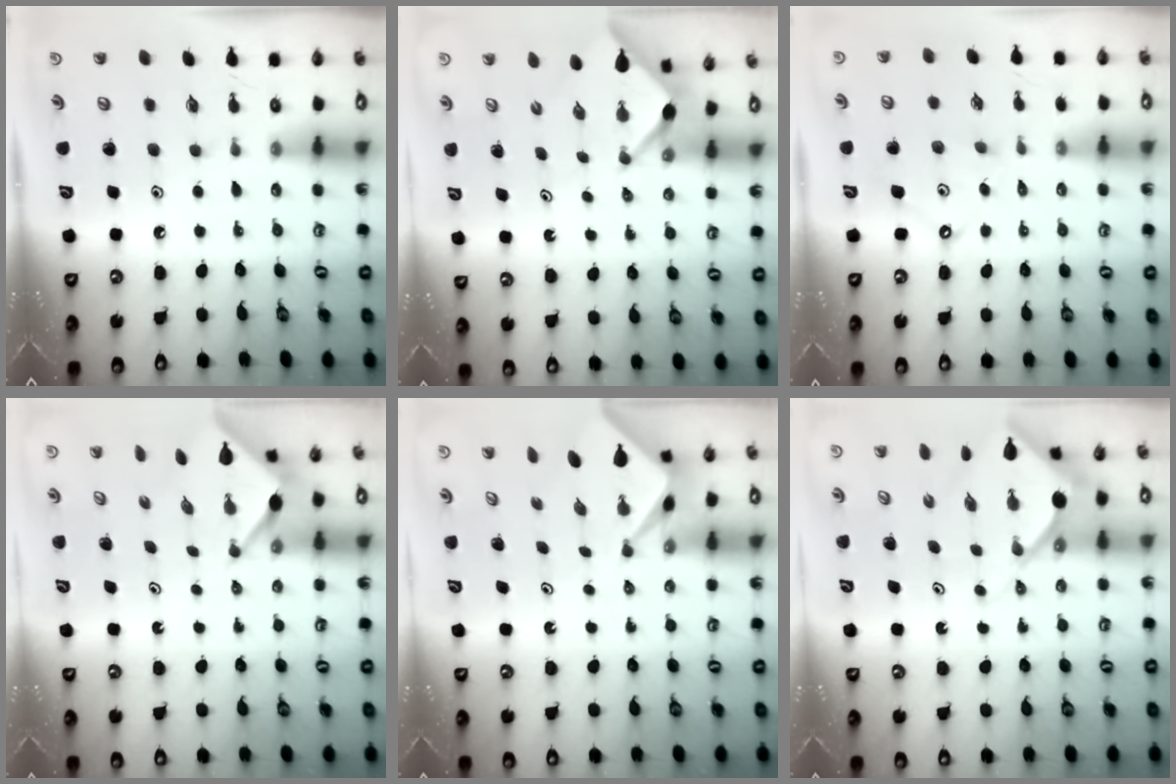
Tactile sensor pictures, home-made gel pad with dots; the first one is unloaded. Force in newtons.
{"total": 2.4, "press": 2.4, "slide": 0.1}
{"total": 6.6, "press": 6.6, "slide": 0.7}
{"total": 2.9, "press": 2.9, "slide": 0.2}
{"total": 2.3, "press": 2.3, "slide": 0.3}
{"total": 7.5, "press": 7.5, "slide": 0.8}